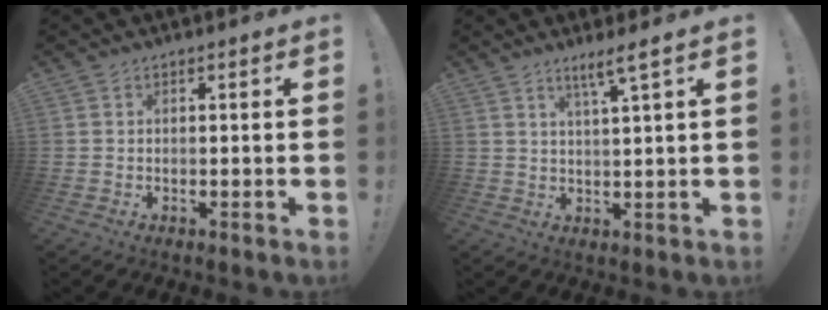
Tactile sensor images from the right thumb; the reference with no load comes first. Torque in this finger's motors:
{"motor_torque": [0.00, 0.00, 0.09, 0.23, 0.04]}